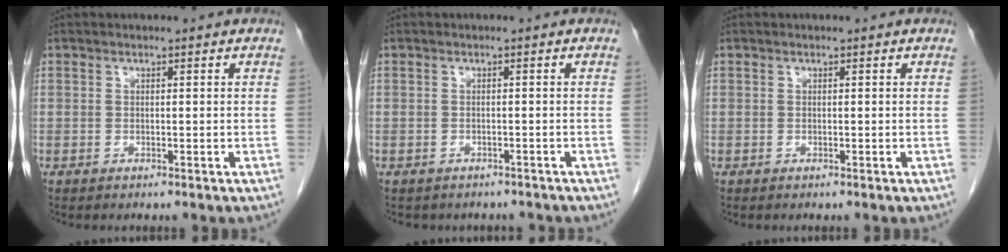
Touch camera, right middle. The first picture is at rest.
{"total": 4.3, "force": [-3.7, 2.1, 0.7], "torque": [-0.011, 0.008, -0.042]}
{"total": 0.0}